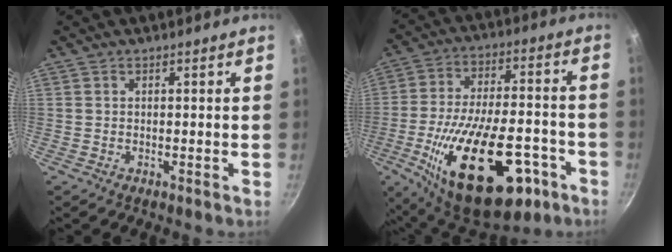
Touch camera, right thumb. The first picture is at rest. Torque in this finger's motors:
{"motor_torque": [2.50, 2.51, 2.46, -0.31, 0.56]}